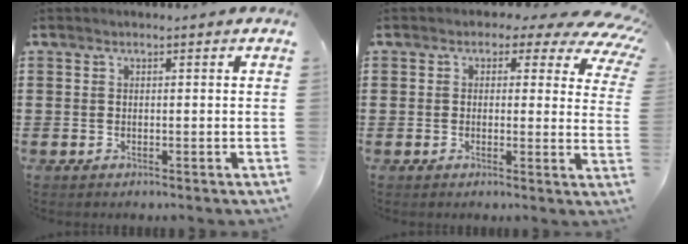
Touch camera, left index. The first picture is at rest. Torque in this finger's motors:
{"motor_torque": [2.14, 0.00, 0.04, -0.09]}